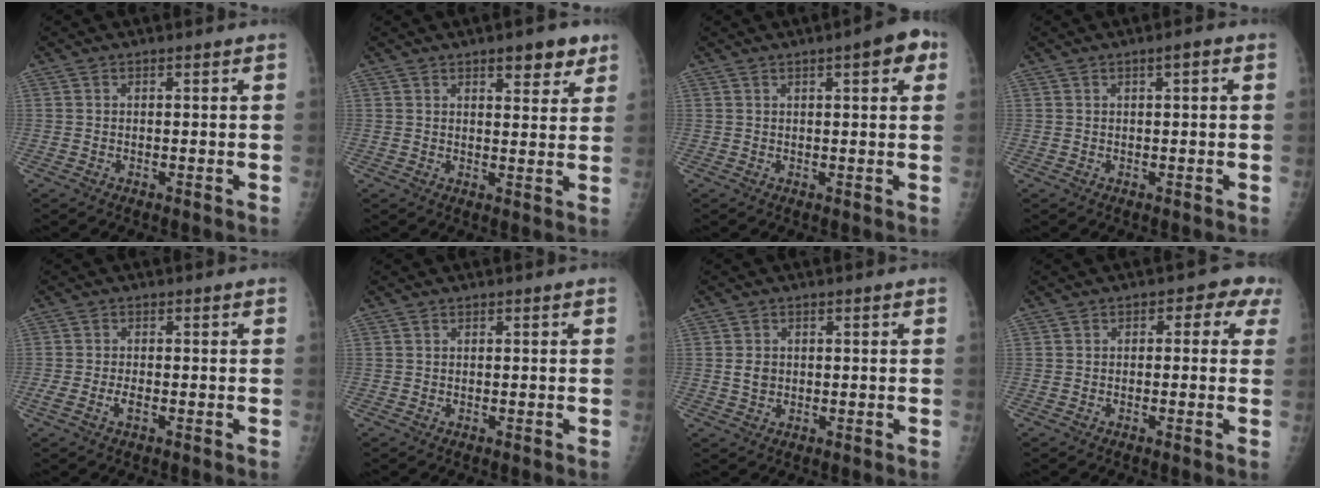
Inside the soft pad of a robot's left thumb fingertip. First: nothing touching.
{"total": 5.8, "force": [3.9, 2.2, 3.7], "torque": [-0.022, -0.017, 0.049]}
{"total": 5.6, "force": [2.4, 1.5, 4.9], "torque": [-0.050, 0.001, 0.023]}
{"total": 1.7, "force": [0.7, 0.3, 1.5], "torque": [-0.022, 0.003, 0.007]}
{"total": 2.1, "force": [-1.0, 0.9, 1.6], "torque": [-0.043, 0.004, -0.018]}
{"total": 0.0}
{"total": 2.5, "force": [0.1, 2.0, 1.4], "torque": [-0.016, 0.001, 0.006]}
{"total": 3.9, "force": [1.0, 2.5, 2.8], "torque": [0.002, 0.017, -0.001]}